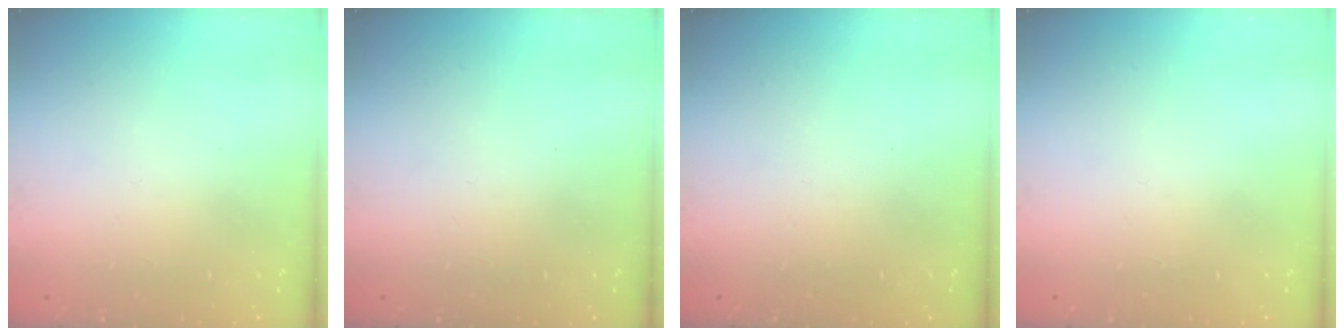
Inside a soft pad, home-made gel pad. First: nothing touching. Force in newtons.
{"total": 0.0}
{"total": 0.0}
{"total": 0.0}